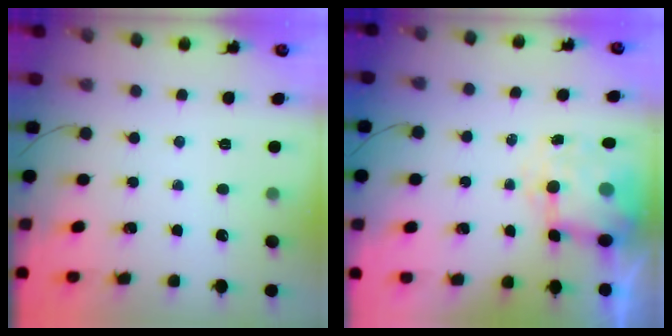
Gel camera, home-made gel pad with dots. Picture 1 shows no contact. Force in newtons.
{"total": 7.1, "press": 6.9, "slide": 1.3}